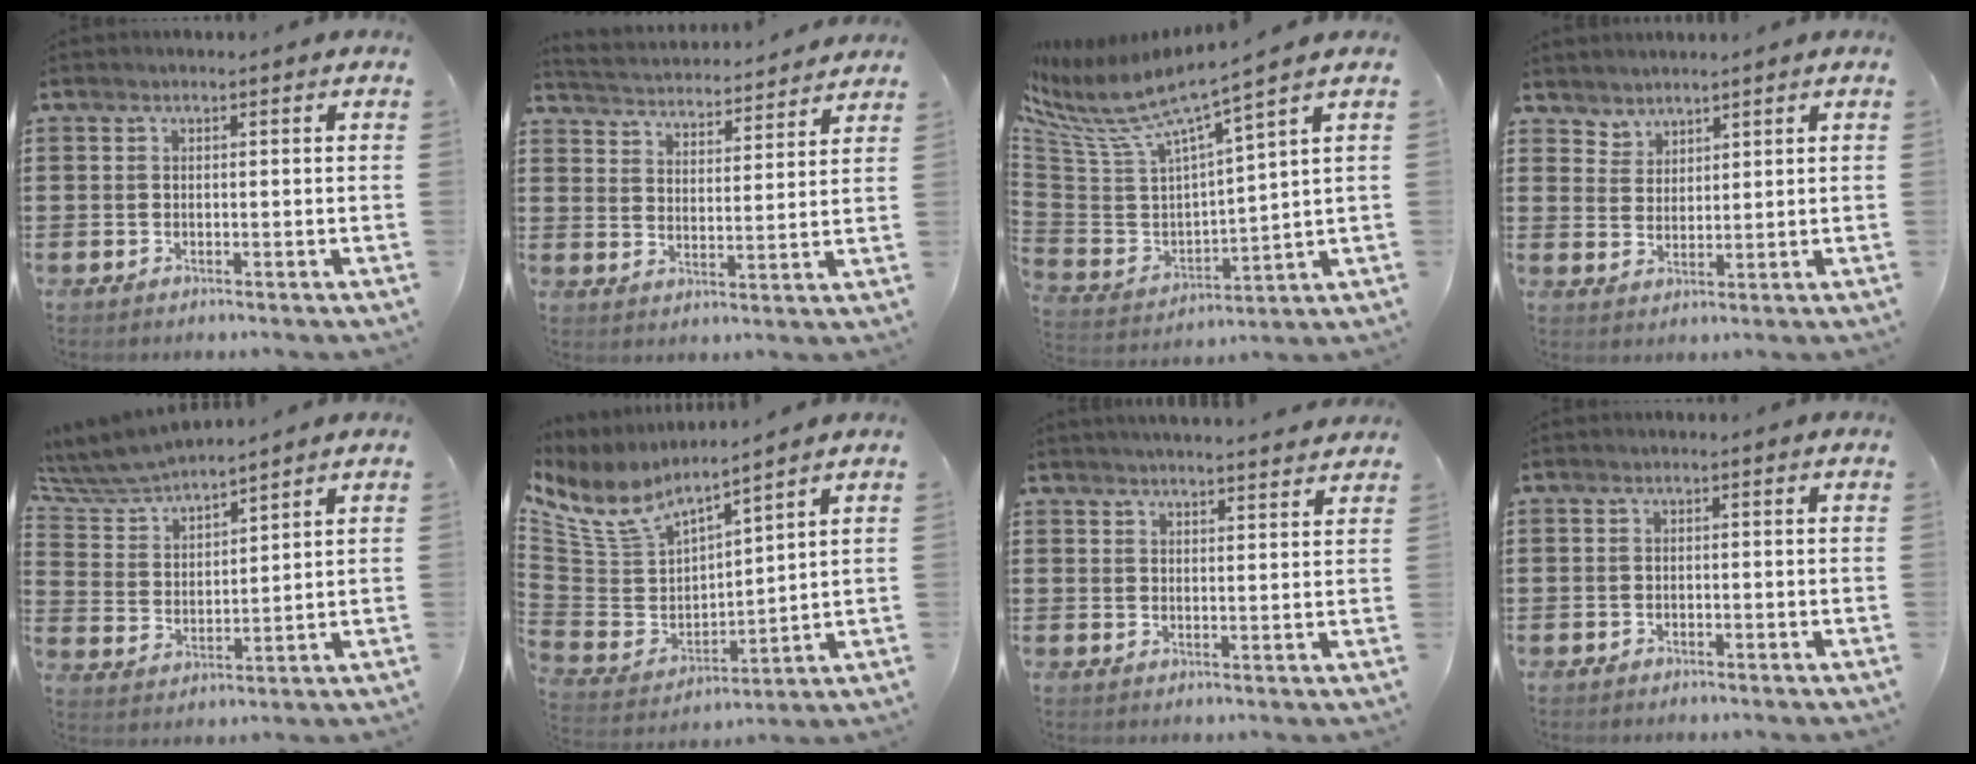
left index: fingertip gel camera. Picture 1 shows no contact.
{"total": 3.5, "force": [3.5, -0.3, -0.4], "torque": [-0.016, -0.032, 0.054]}
{"total": 7.2, "force": [5.1, 0.7, 5.0], "torque": [-0.125, -0.047, 0.077]}
{"total": 2.9, "force": [2.7, 0.9, -0.5], "torque": [-0.001, -0.004, 0.052]}
{"total": 6.4, "force": [6.2, 0.8, 1.4], "torque": [-0.059, -0.032, 0.109]}
{"total": 7.6, "force": [6.2, 2.9, 3.1], "torque": [-0.095, -0.038, 0.110]}
{"total": 3.0, "force": [2.9, -0.5, 0.3], "torque": [-0.014, -0.012, 0.054]}
{"total": 0.7, "force": [-0.6, 0.3, 0.0], "torque": [-0.003, 0.003, -0.015]}